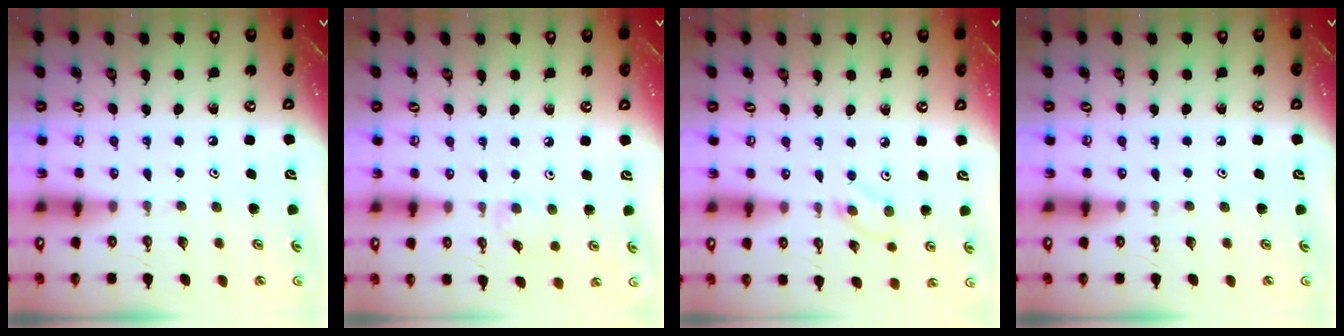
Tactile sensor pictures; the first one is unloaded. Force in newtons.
{"total": 2.7, "press": 2.6, "slide": 0.4}
{"total": 4.1, "press": 4.1, "slide": 0.5}
{"total": 0.0}